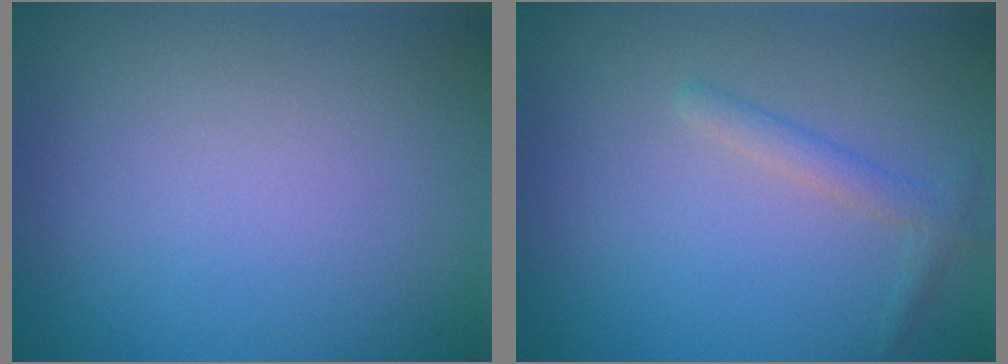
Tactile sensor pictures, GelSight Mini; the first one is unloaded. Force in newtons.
{"total": 1.5, "press": 1.5, "slide": 0.1}